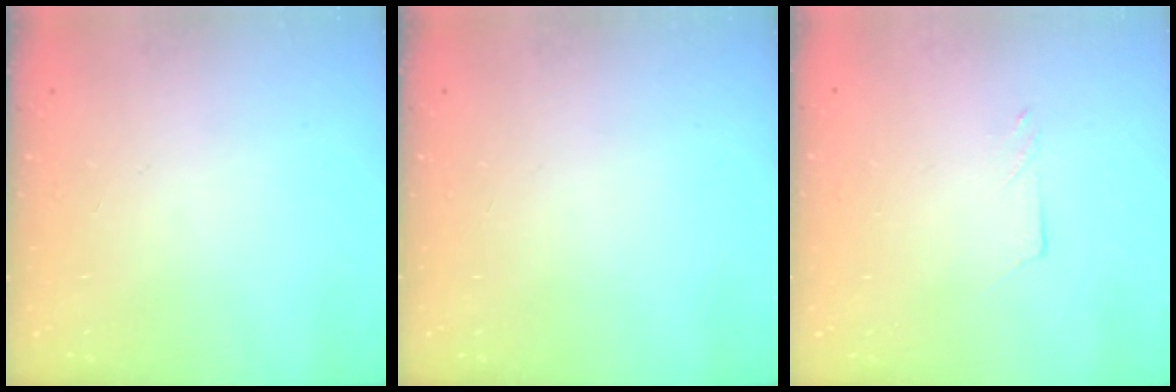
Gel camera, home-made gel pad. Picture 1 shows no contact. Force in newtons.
{"total": 0.0}
{"total": 2.2, "press": 2.2, "slide": 0.2}